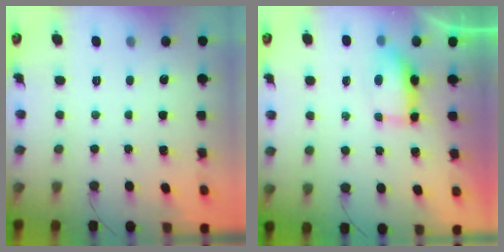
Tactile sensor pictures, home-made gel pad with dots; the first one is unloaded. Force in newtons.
{"total": 8.5, "press": 7.4, "slide": 4.2}